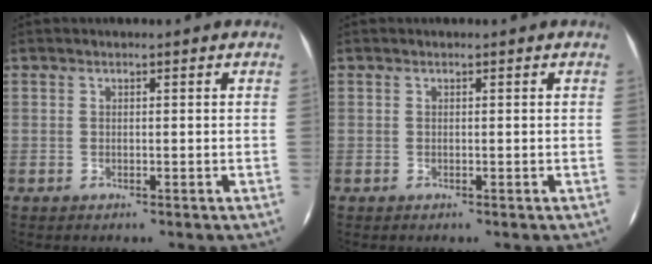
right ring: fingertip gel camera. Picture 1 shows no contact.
{"total": 0.0}